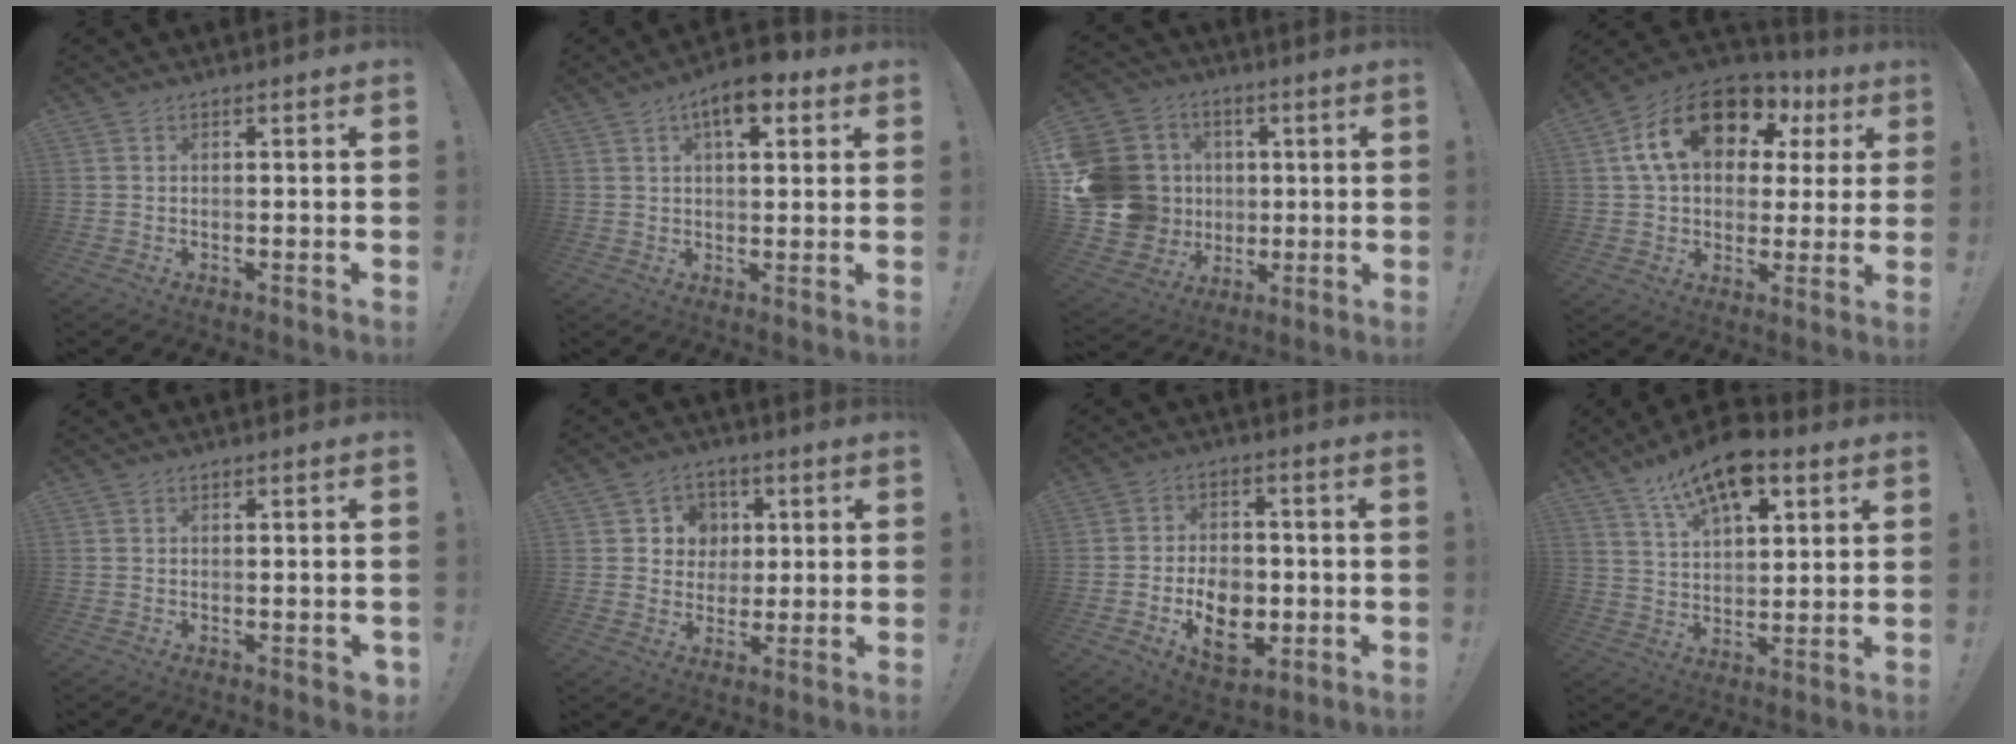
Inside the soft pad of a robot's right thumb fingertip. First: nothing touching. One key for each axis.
{"total": 8.7, "fx": 4.7, "fy": 3.8, "fz": 6.2, "tx": -0.093, "ty": -0.013, "tz": 0.080}
{"total": 20.9, "fx": 1.0, "fy": 18.5, "fz": 9.6, "tx": -0.181, "ty": 0.011, "tz": 0.064}
{"total": 19.4, "fx": 8.7, "fy": 11.8, "fz": 12.7, "tx": -0.203, "ty": -0.028, "tz": 0.157}
{"total": 0.8, "fx": -0.1, "fy": 0.5, "fz": 0.6, "tx": -0.010, "ty": 0.002, "tz": -0.001}
{"total": 6.9, "fx": 1.4, "fy": 6.6, "fz": 1.3, "tx": -0.015, "ty": -0.009, "tz": 0.030}
{"total": 11.9, "fx": -3.7, "fy": 8.5, "fz": 7.4, "tx": -0.116, "ty": 0.017, "tz": -0.058}
{"total": 13.8, "fx": 8.9, "fy": 6.2, "fz": 8.5, "tx": -0.141, "ty": -0.044, "tz": 0.158}